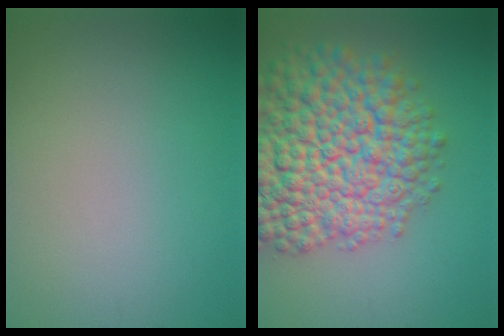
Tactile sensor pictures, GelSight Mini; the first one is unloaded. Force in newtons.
{"total": 12.8, "press": 12.8, "slide": 0.5}